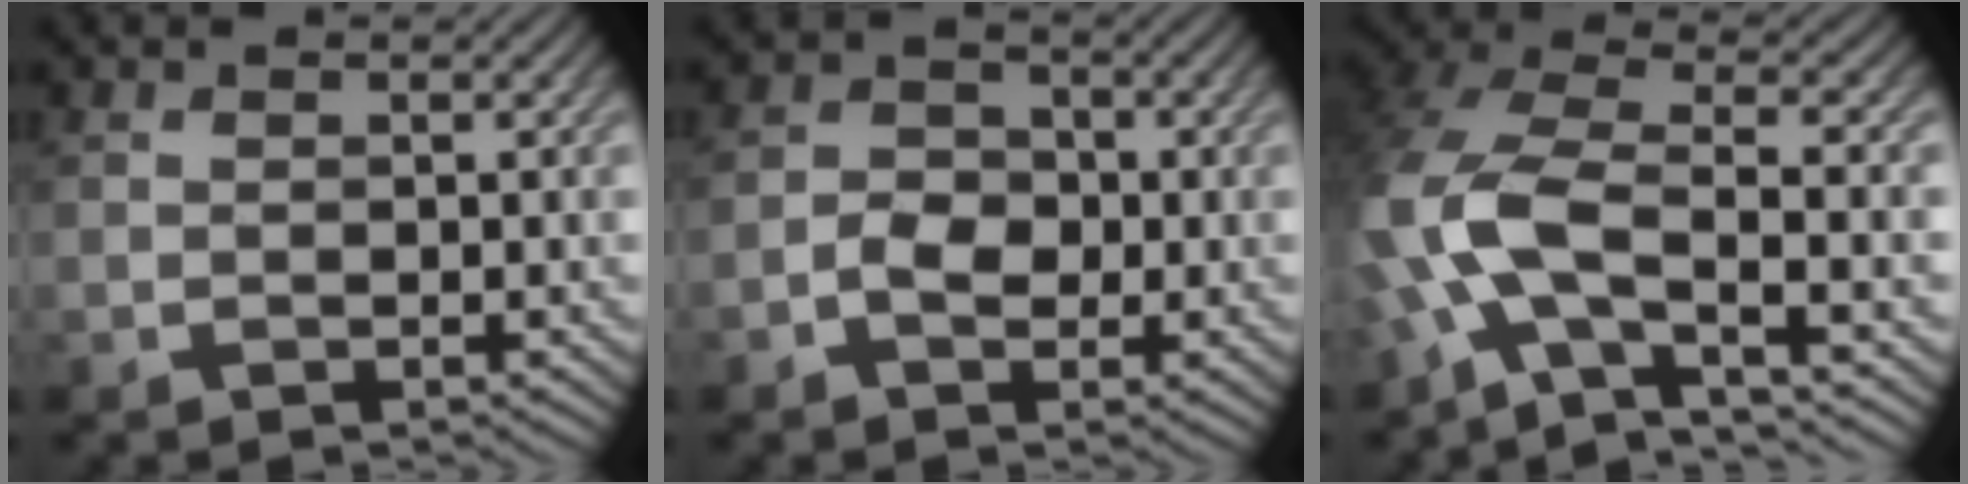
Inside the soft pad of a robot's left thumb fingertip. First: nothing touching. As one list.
[{"total": 3.1, "force": [-1.0, 2.3, 1.9], "torque": [-0.033, 0.005, -0.025]}, {"total": 12.4, "force": [-3.5, 5.4, 10.6], "torque": [-0.252, -0.009, -0.074]}]